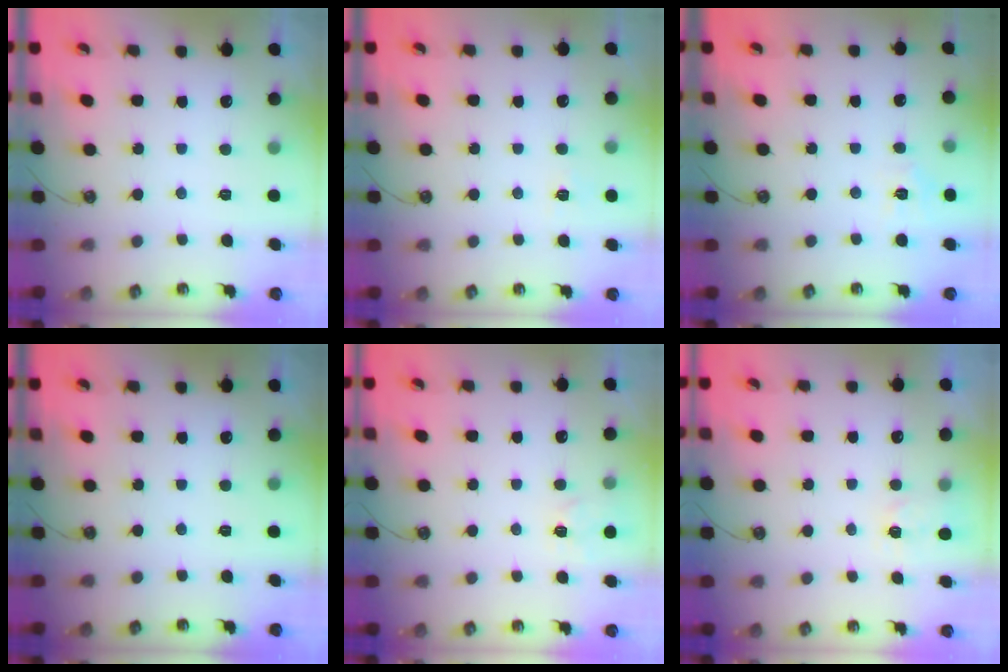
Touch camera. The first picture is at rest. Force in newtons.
{"total": 4.7, "press": 4.6, "slide": 0.6}
{"total": 5.7, "press": 5.6, "slide": 0.7}
{"total": 0.0}
{"total": 4.2, "press": 4.1, "slide": 0.5}
{"total": 4.7, "press": 4.6, "slide": 0.5}